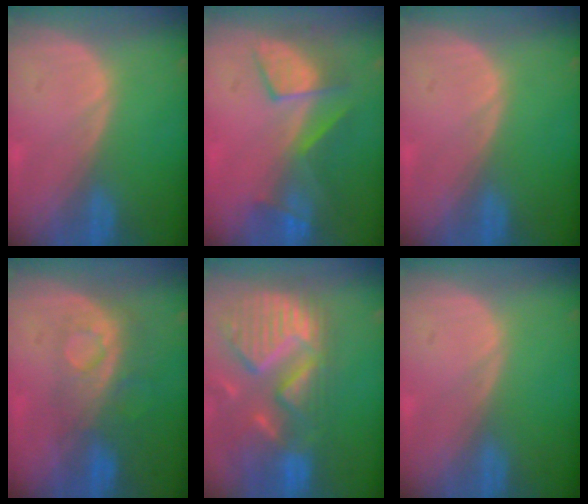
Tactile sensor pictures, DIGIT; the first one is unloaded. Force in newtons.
{"total": 7.7, "press": 7.4, "slide": 2.2}
{"total": 0.0}
{"total": 8.3, "press": 7.1, "slide": 4.3}
{"total": 13.7, "press": 11.6, "slide": 7.4}
{"total": 0.0}